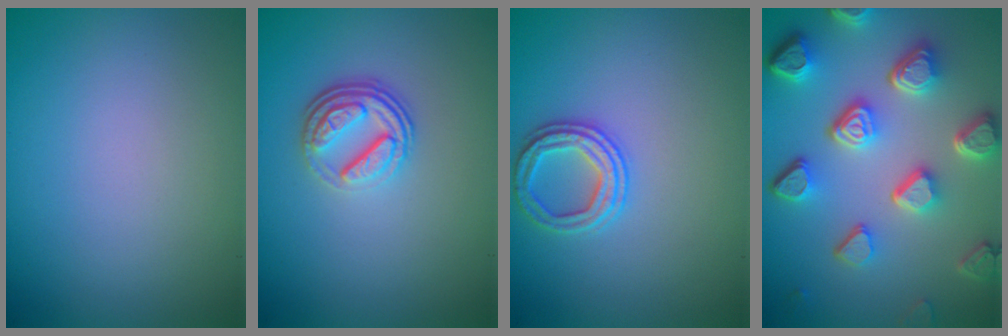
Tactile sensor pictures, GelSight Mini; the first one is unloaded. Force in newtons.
{"total": 3.7, "press": 2.7, "slide": 2.6}
{"total": 2.5, "press": 2.4, "slide": 0.6}
{"total": 7.5, "press": 5.6, "slide": 5.0}